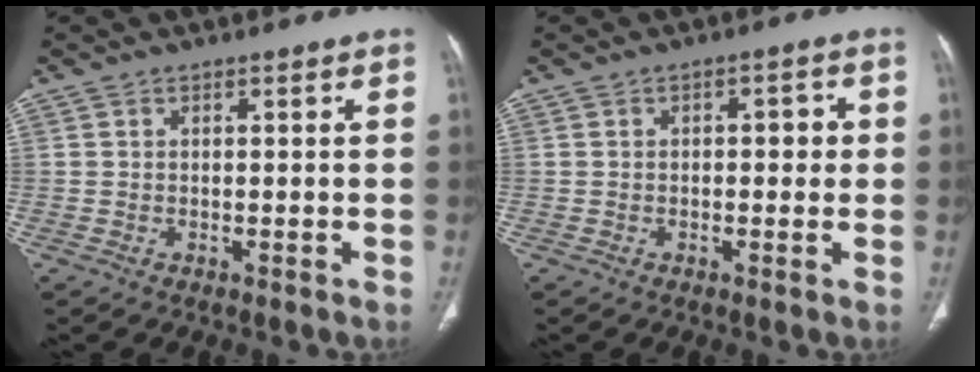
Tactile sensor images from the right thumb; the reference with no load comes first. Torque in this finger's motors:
{"motor_torque": [-0.50, 0.19, -0.03, 0.48, 0.06]}